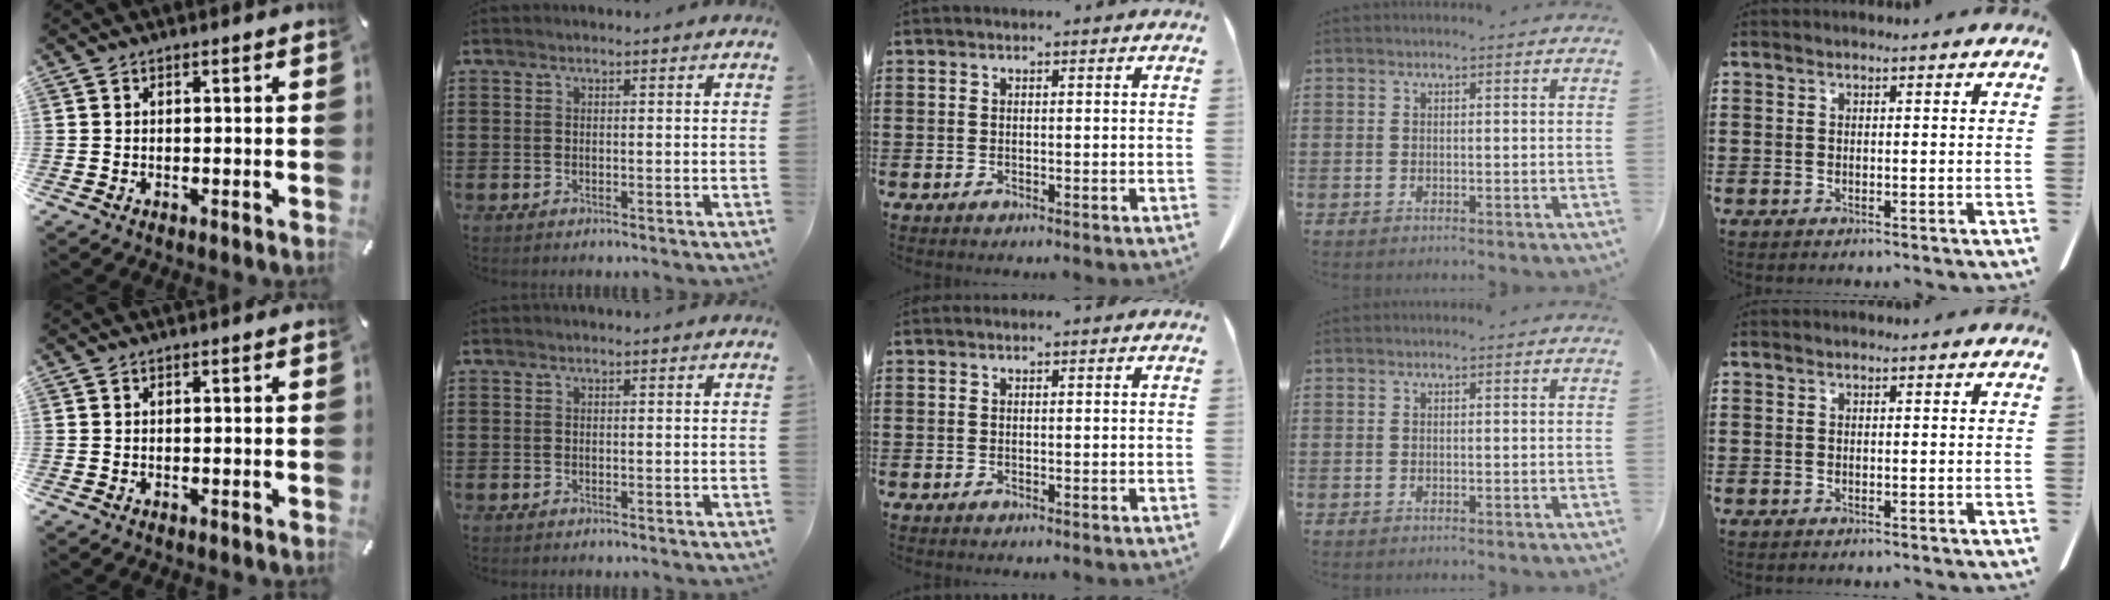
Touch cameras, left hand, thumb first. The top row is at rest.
{}